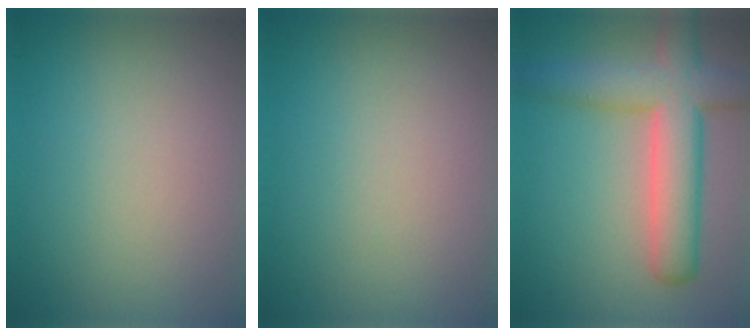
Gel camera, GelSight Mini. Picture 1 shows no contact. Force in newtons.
{"total": 0.0}
{"total": 7.3, "press": 7.3, "slide": 0.4}